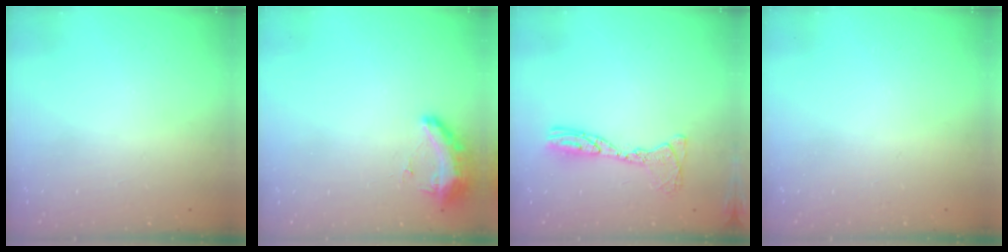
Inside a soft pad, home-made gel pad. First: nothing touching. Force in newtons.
{"total": 14.6, "press": 10.5, "slide": 10.2}
{"total": 12.2, "press": 12.1, "slide": 1.3}
{"total": 0.0}